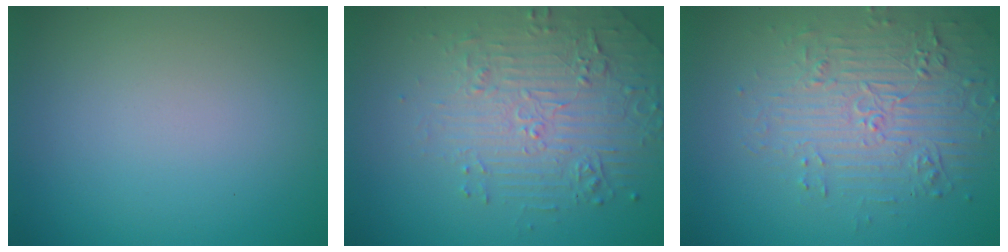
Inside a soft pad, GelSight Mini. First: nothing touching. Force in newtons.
{"total": 5.0, "press": 3.9, "slide": 3.1}
{"total": 4.5, "press": 4.0, "slide": 2.0}